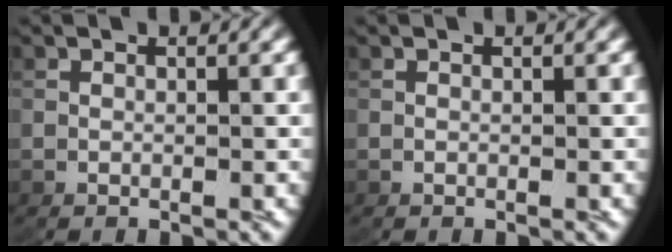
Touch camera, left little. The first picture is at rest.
{"total": 0.0}